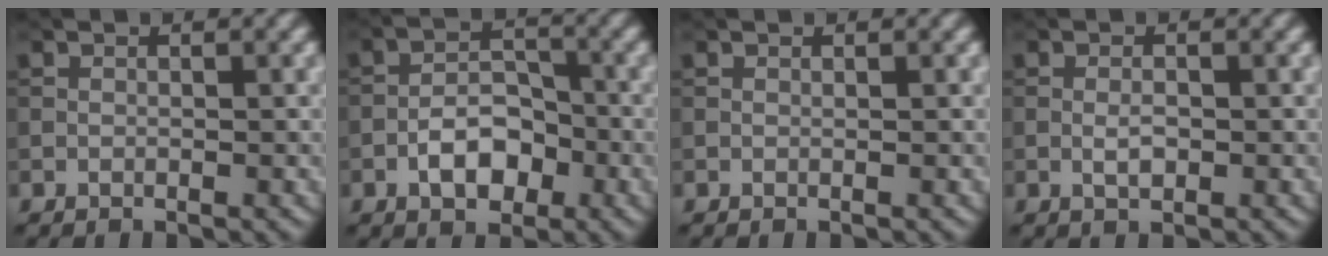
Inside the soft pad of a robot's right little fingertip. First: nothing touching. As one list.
[{"total": 4.3, "force": [-1.9, 2.4, 3.0], "torque": [-0.041, 0.010, -0.036]}, {"total": 0.0}, {"total": 1.4, "force": [-0.3, 0.6, 1.2], "torque": [-0.023, 0.002, -0.009]}]